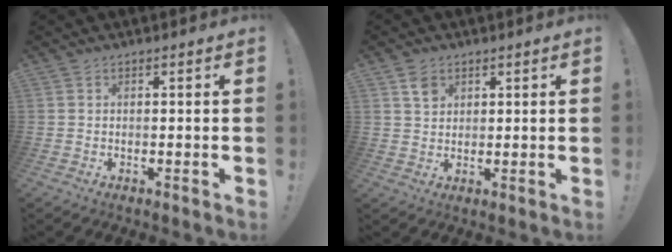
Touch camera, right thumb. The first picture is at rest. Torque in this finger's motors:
{"motor_torque": [0.16, 0.37, -0.05, 0.18, 0.00]}